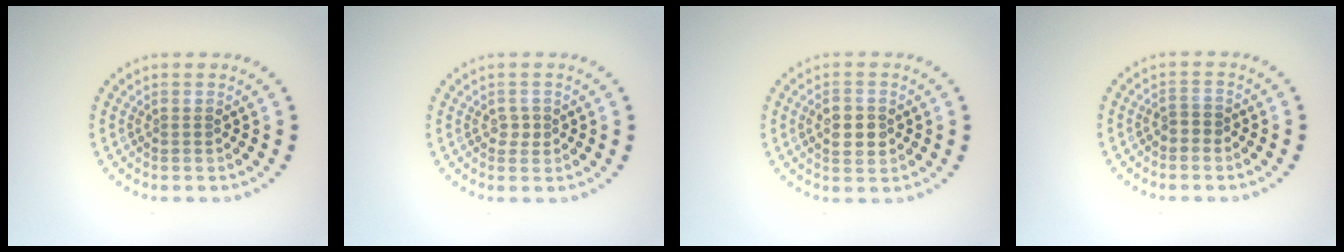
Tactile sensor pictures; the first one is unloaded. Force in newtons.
{"total": 1.1, "press": 1.0, "slide": 0.5}
{"total": 2.9, "press": 2.9, "slide": 0.0}
{"total": 1.1, "press": 1.0, "slide": 0.4}